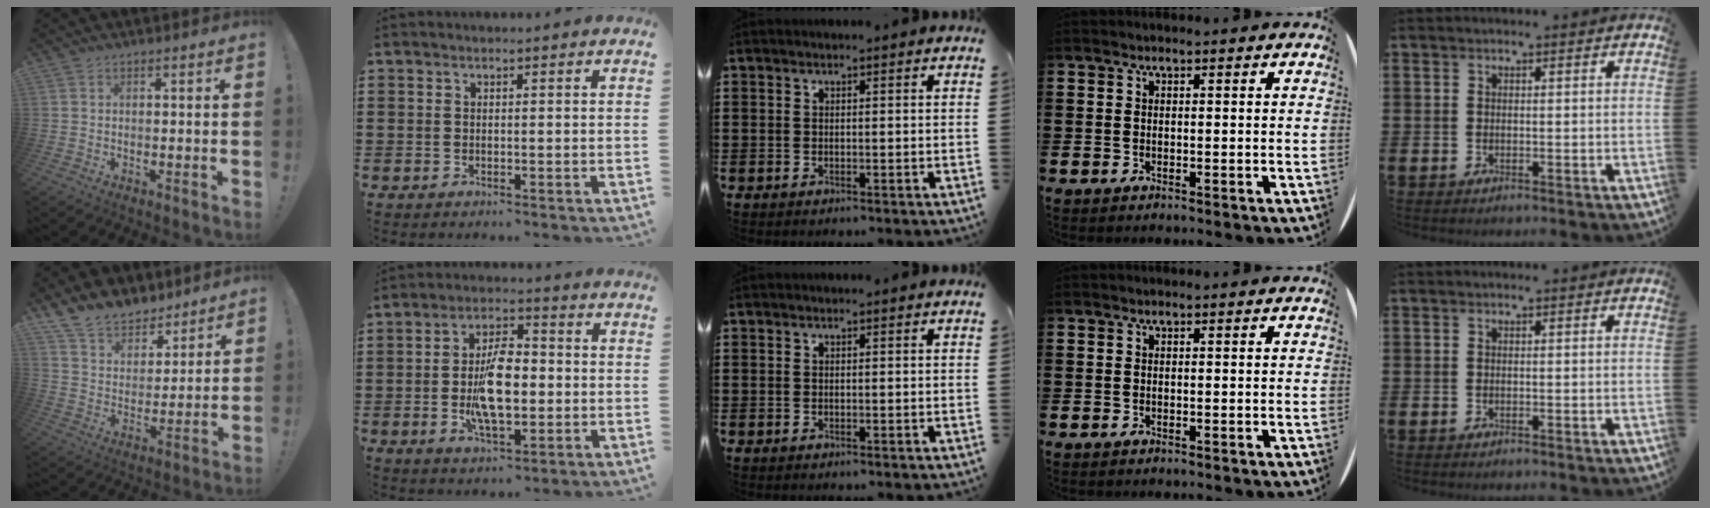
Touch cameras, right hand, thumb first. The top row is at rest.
{"thumb": {"total": 11.9, "force": [10.0, 6.1, 2.2], "torque": [-0.060, -0.076, 0.195]}, "index": {"total": 9.9, "force": [-1.3, 4.4, 8.8], "torque": [-0.170, 0.000, -0.026]}}